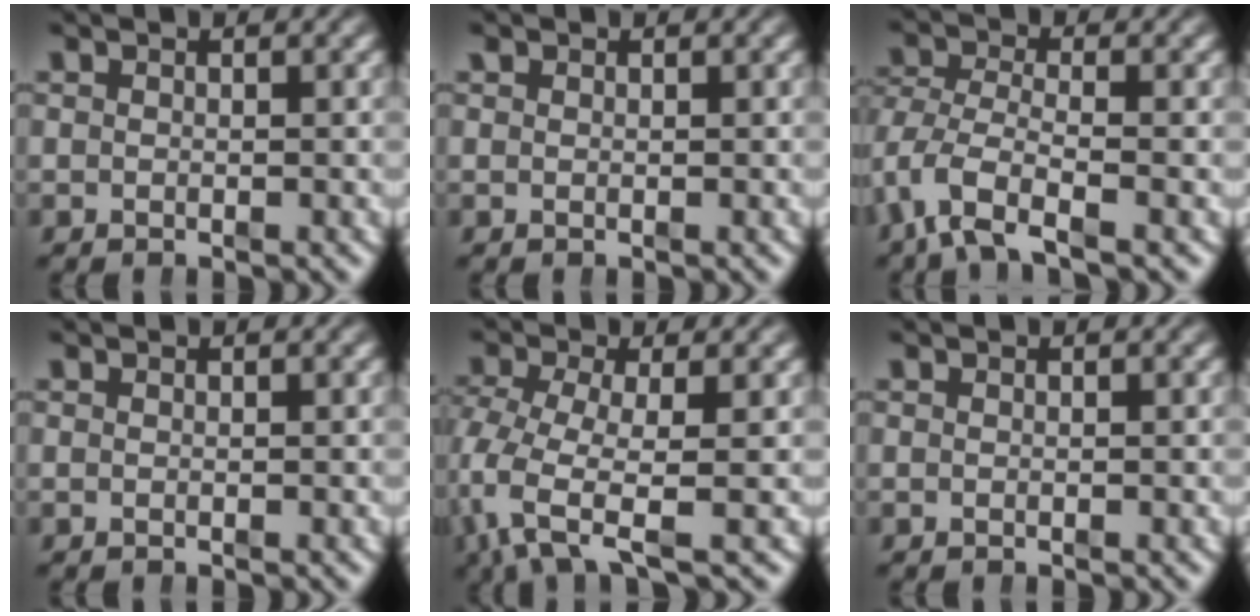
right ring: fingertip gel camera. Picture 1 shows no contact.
{"total": 0.0}
{"total": 3.9, "force": [-1.5, 2.1, 2.9], "torque": [-0.092, -0.036, -0.010]}
{"total": 0.0}
{"total": 6.1, "force": [-0.8, 3.8, 4.7], "torque": [-0.122, -0.032, -0.006]}
{"total": 0.0}